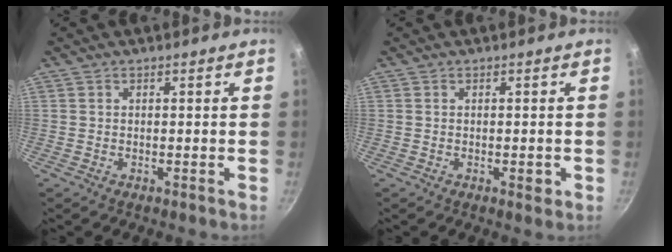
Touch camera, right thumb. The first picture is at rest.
{"total": 1.6, "force": [-0.5, 0.7, 1.4], "torque": [-0.020, 0.000, -0.007]}